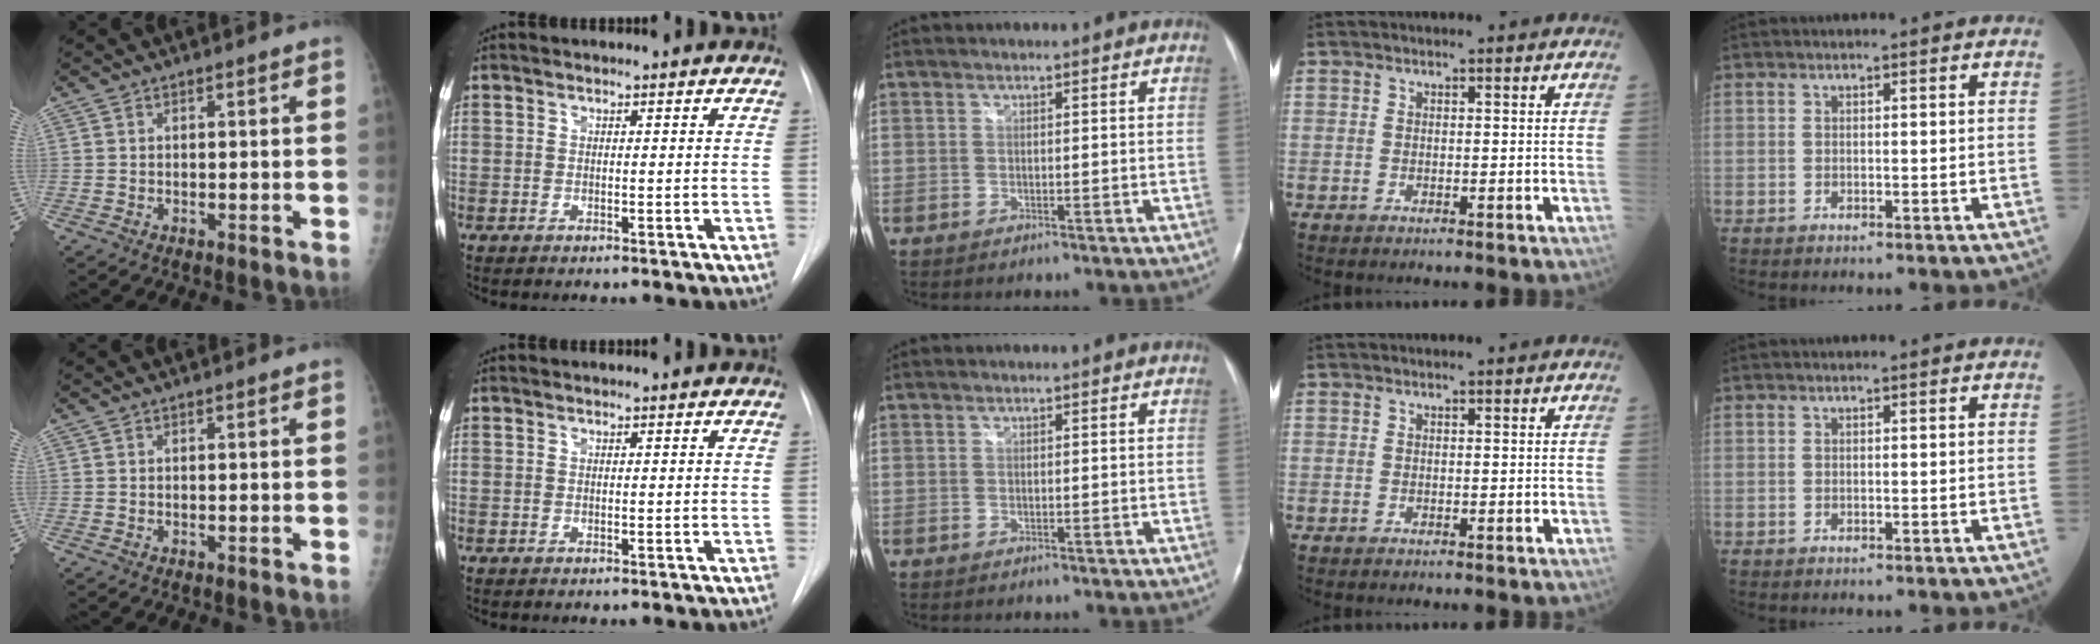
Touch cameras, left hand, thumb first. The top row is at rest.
{}